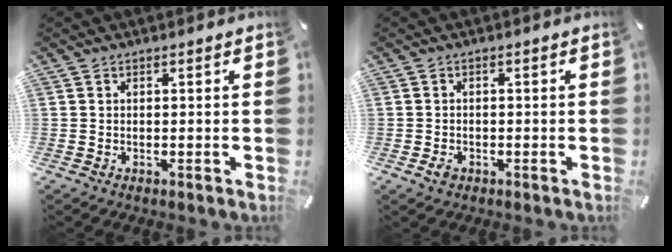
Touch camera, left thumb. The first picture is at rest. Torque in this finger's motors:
{"motor_torque": [-0.39, 0.53, 0.00, -0.03, 0.00]}